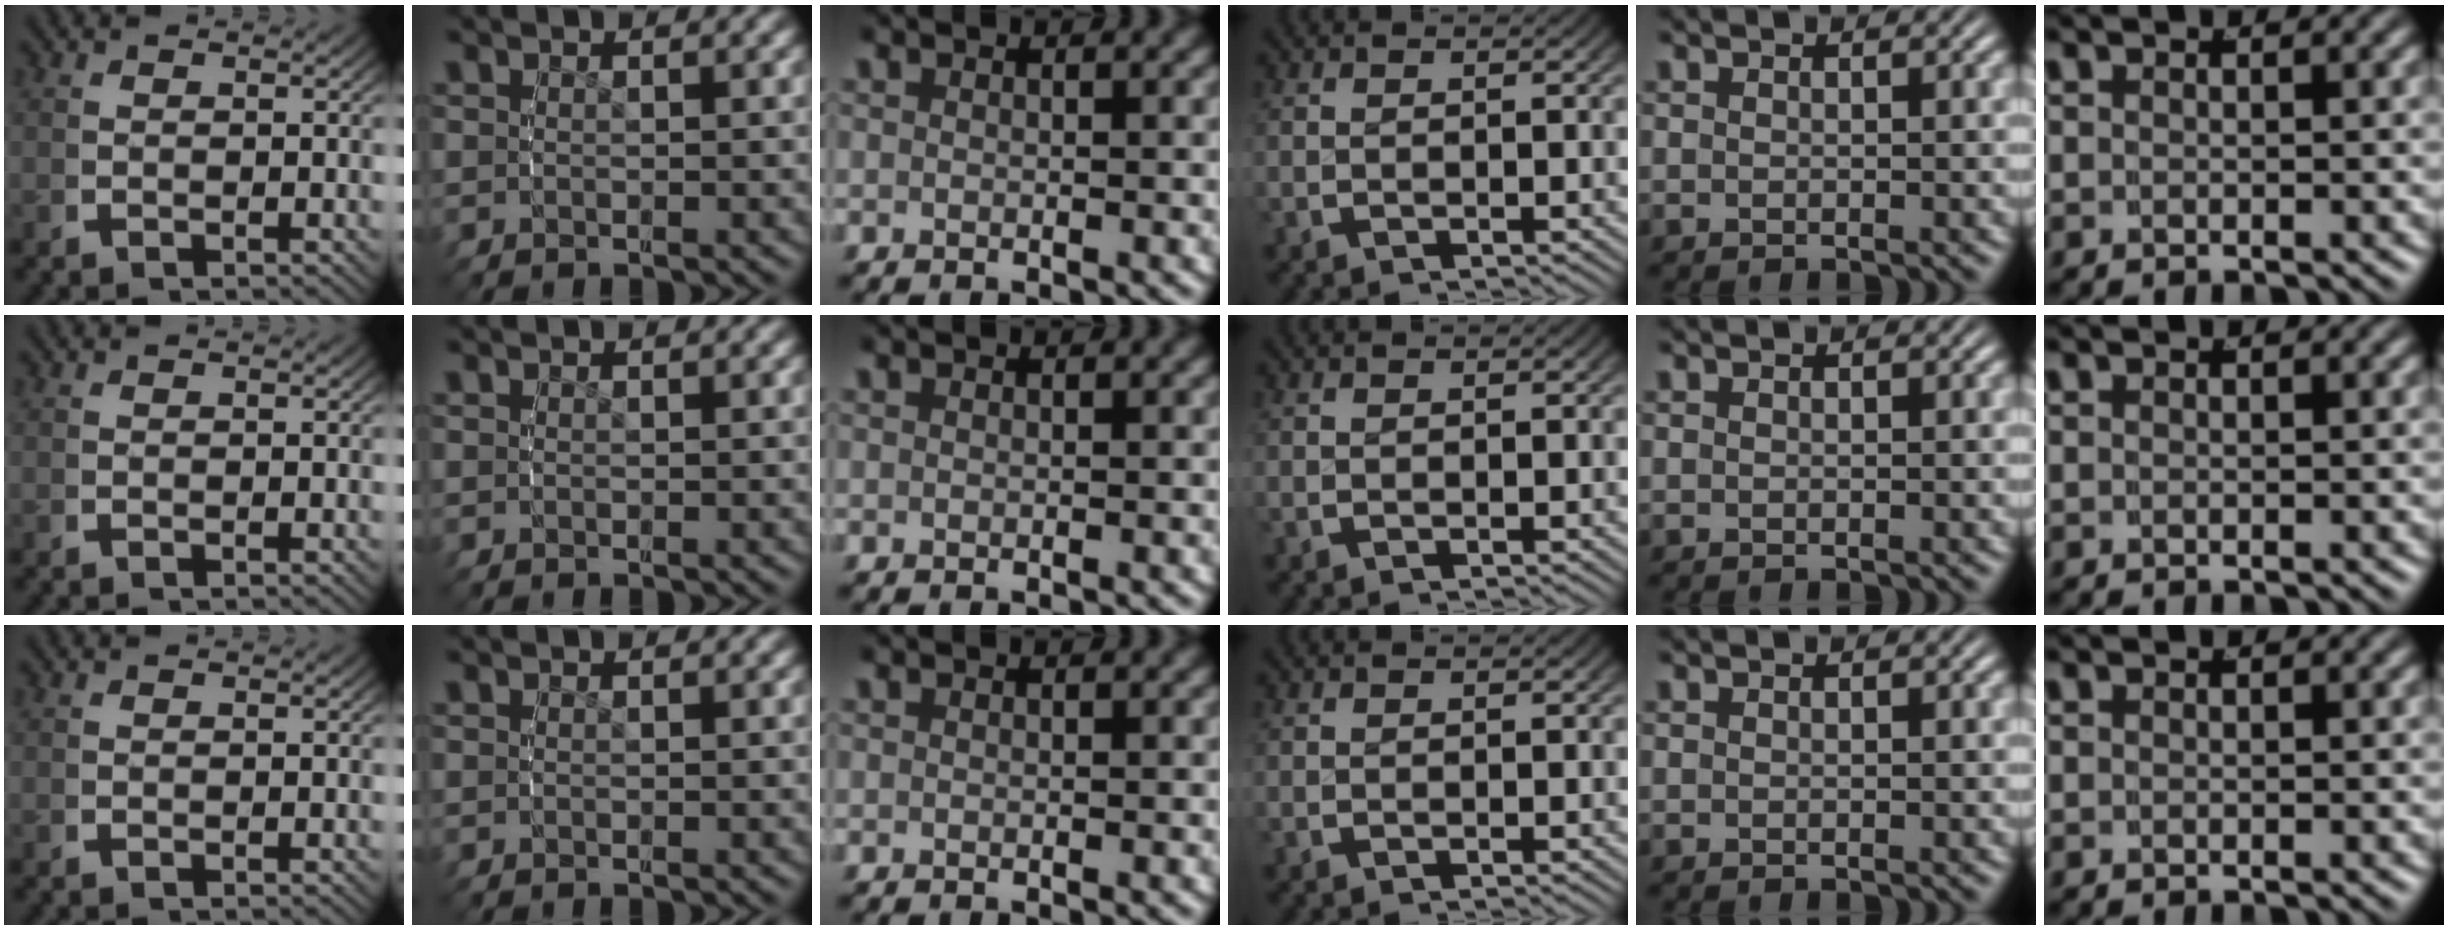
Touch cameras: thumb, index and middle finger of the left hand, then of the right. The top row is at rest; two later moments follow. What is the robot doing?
{"motion": "grasp_and_lifting", "object": "bottle cap"}